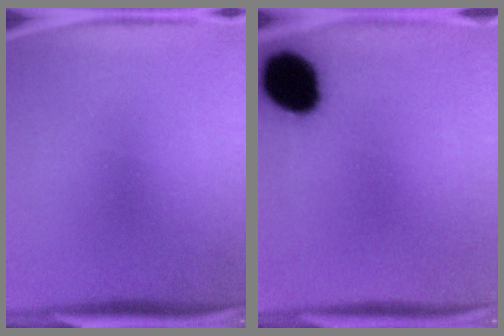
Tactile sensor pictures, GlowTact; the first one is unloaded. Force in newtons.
{"total": 13.6}